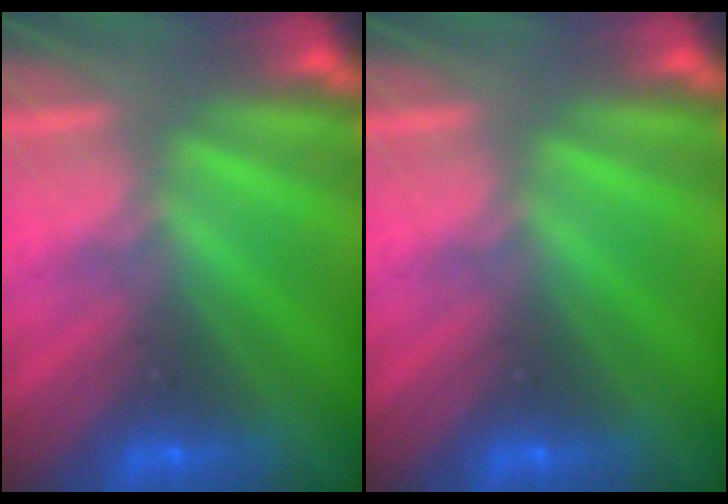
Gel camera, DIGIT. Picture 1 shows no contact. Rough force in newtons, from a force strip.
{"total": 0.0}